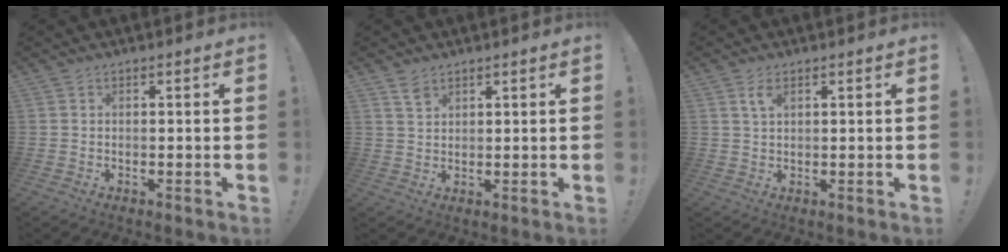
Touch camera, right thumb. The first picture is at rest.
{"total": 3.1, "force": [2.3, 1.7, 1.3], "torque": [-0.009, -0.016, 0.040]}
{"total": 3.2, "force": [1.6, 1.4, 2.4], "torque": [-0.037, -0.004, 0.025]}